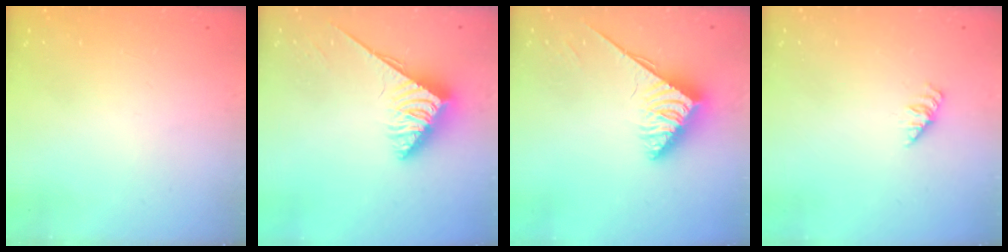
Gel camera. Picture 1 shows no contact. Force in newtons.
{"total": 3.7, "press": 3.6, "slide": 0.6}
{"total": 3.7, "press": 3.7, "slide": 0.5}
{"total": 1.4, "press": 1.4, "slide": 0.3}